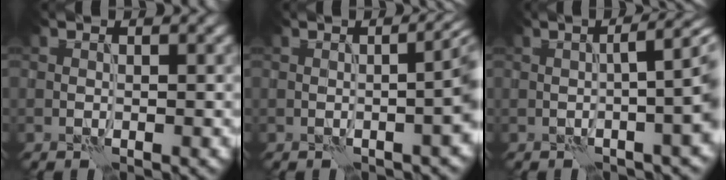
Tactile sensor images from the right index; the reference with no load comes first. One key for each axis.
{"total": 6.7, "fx": -0.1, "fy": 3.0, "fz": 5.9, "tx": -0.023, "ty": 0.019, "tz": -0.004}
{"total": 6.8, "fx": 0.6, "fy": 2.1, "fz": 6.5, "tx": -0.054, "ty": 0.019, "tz": -0.002}